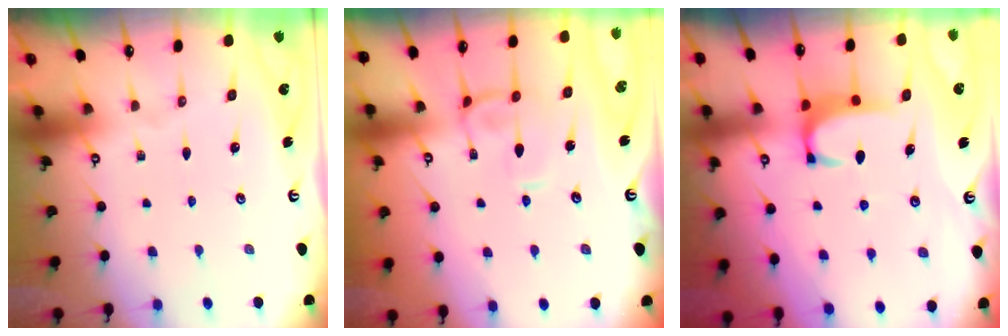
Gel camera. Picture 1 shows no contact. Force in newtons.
{"total": 2.8, "press": 2.7, "slide": 0.7}
{"total": 2.5, "press": 2.4, "slide": 0.6}